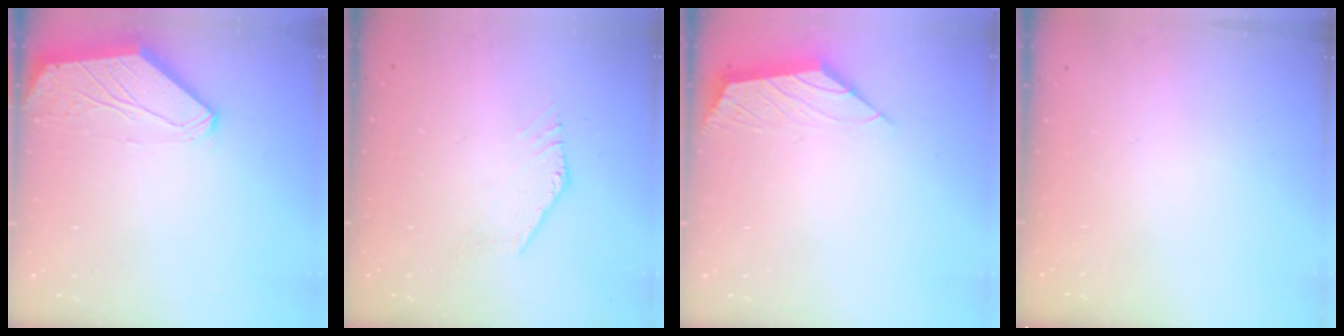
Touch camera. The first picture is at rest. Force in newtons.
{"total": 0.9, "press": 0.8, "slide": 0.4}
{"total": 2.0, "press": 2.0, "slide": 0.5}
{"total": 0.0}